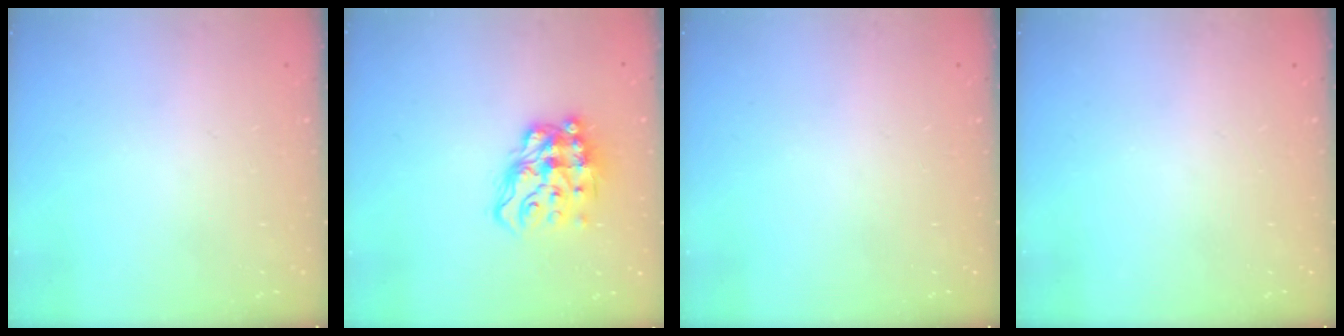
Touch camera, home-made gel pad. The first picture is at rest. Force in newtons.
{"total": 14.1, "press": 14.1, "slide": 1.2}
{"total": 0.0}
{"total": 0.0}